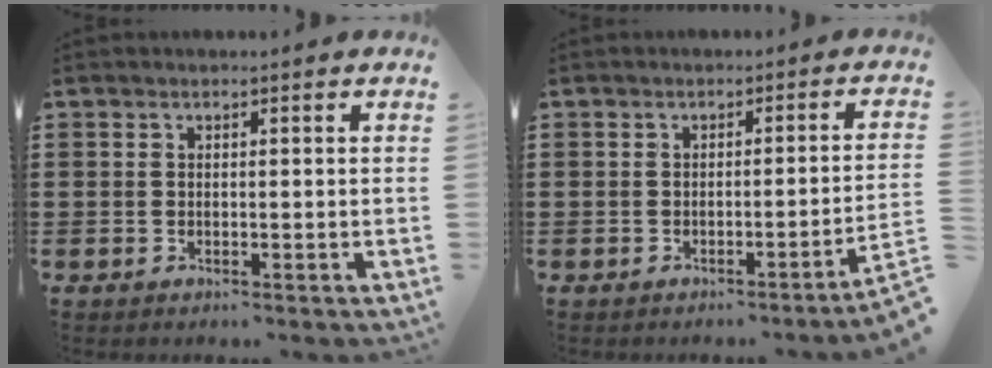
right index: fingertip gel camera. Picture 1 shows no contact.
{"total": 2.1, "force": [-1.4, -0.8, 1.4], "torque": [-0.023, -0.004, -0.028]}